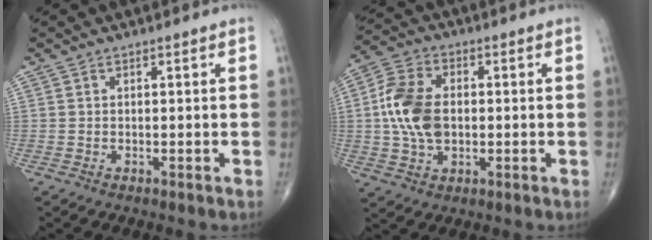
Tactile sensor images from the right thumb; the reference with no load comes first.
{"total": 11.8, "force": [0.2, 7.6, 9.1], "torque": [-0.177, 0.013, 0.001]}